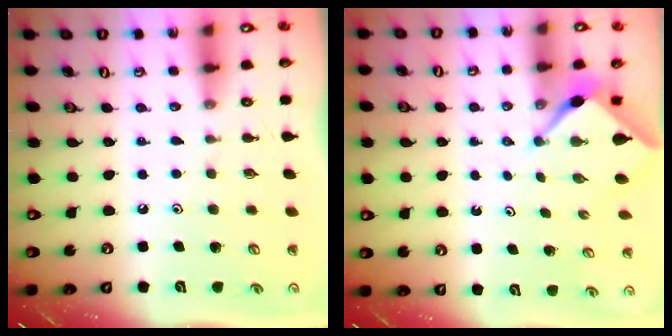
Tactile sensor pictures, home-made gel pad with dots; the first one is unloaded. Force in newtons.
{"total": 2.3, "press": 2.2, "slide": 0.3}